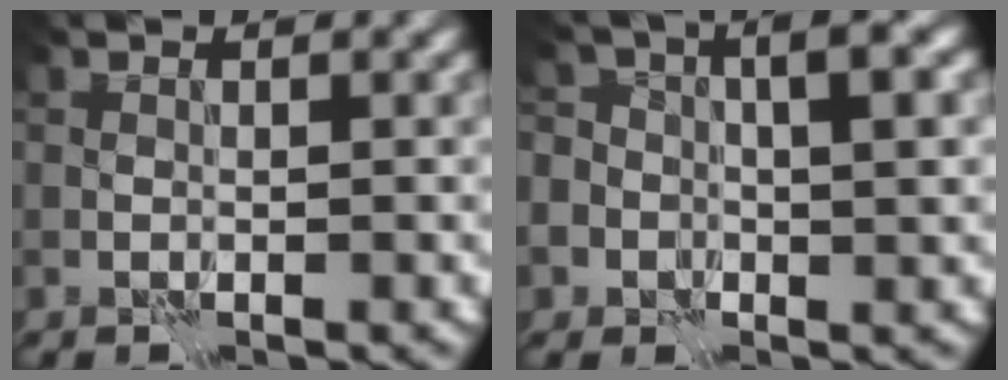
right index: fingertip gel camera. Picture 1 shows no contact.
{"total": 5.3, "force": [-0.4, 3.9, 3.5], "torque": [-0.042, 0.006, -0.009]}